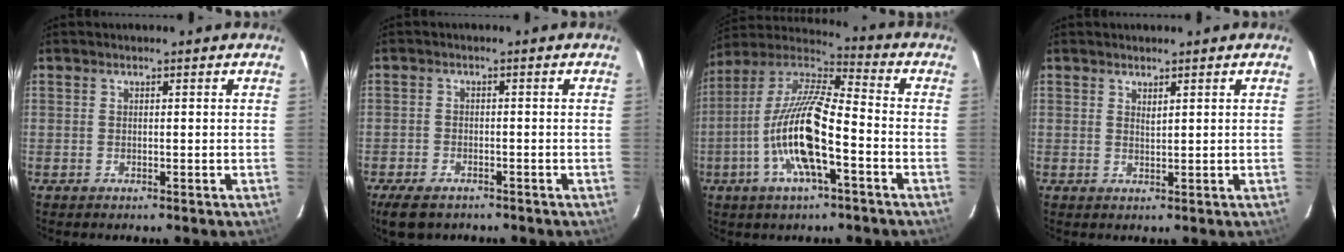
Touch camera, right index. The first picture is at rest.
{"total": 6.2, "force": [-4.6, 3.1, 2.7], "torque": [-0.074, -0.008, -0.078]}
{"total": 16.6, "force": [-5.8, 4.1, 15.0], "torque": [-0.295, -0.009, -0.118]}
{"total": 1.1, "force": [0.9, 0.2, 0.6], "torque": [-0.011, 0.000, 0.016]}